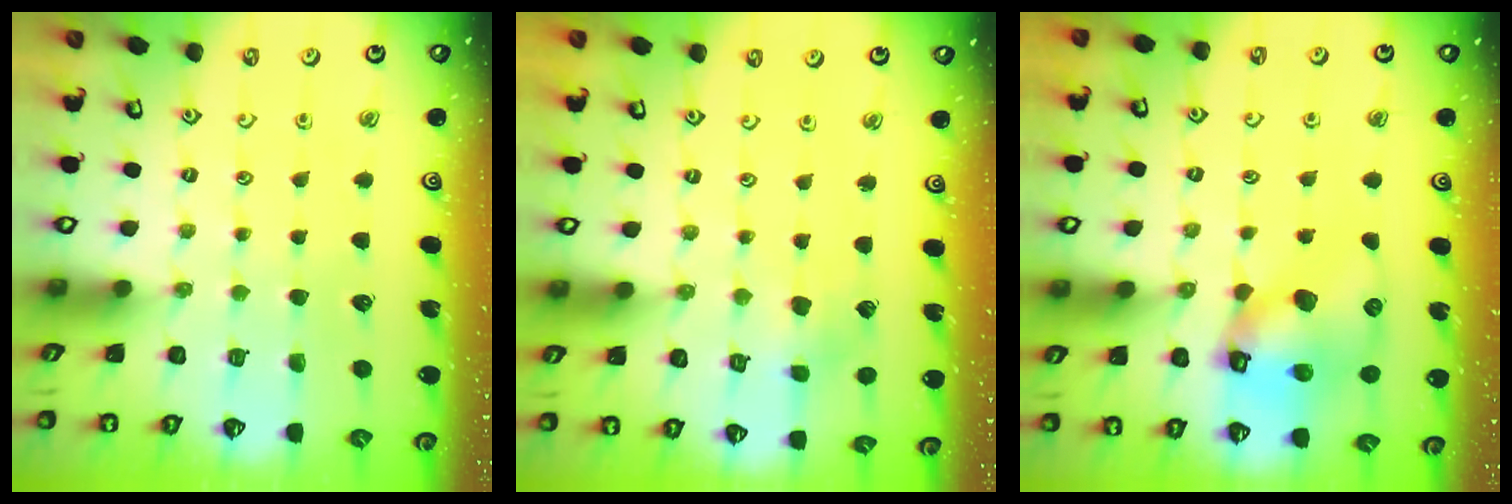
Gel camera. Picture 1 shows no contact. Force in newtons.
{"total": 3.4, "press": 3.3, "slide": 0.6}
{"total": 11.7, "press": 11.6, "slide": 1.6}